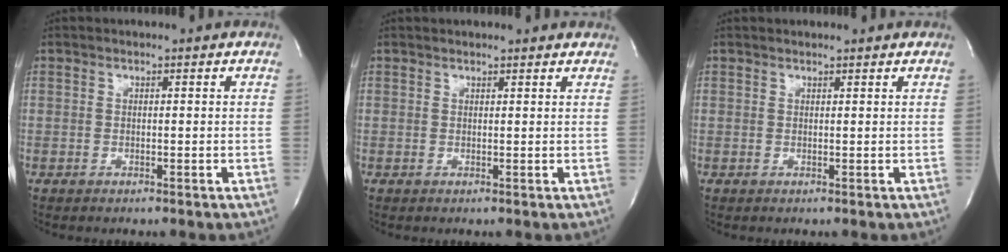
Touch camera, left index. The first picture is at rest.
{"total": 5.6, "force": [5.3, 1.1, 1.5], "torque": [-0.020, 0.021, 0.052]}
{"total": 2.5, "force": [2.4, 0.4, 0.4], "torque": [-0.011, 0.017, 0.027]}